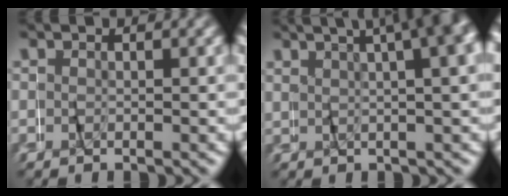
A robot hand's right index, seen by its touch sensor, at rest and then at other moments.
{"total": 14.6, "force": [6.5, 7.3, 10.8], "torque": [-0.122, 0.057, 0.081]}